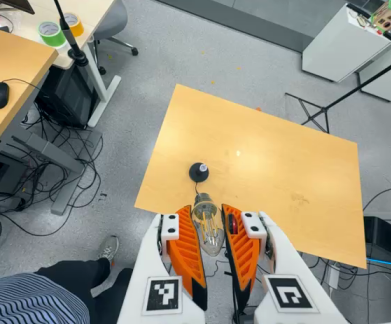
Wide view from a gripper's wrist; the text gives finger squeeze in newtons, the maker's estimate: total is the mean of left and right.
{"total": 21.2, "left": 25.5, "right": 16.9}